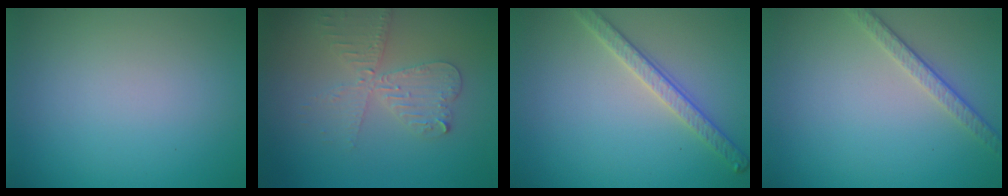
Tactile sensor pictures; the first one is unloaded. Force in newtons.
{"total": 4.0, "press": 3.4, "slide": 2.1}
{"total": 2.8, "press": 2.8, "slide": 0.7}
{"total": 2.5, "press": 2.1, "slide": 1.4}